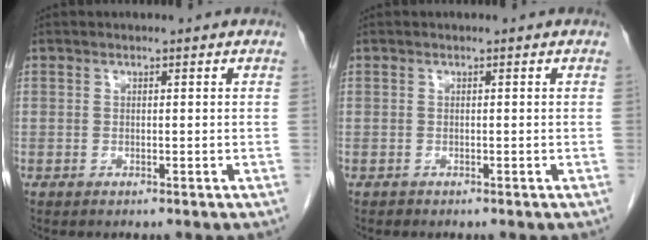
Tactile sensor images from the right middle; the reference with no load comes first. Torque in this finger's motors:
{"motor_torque": [-0.20, 0.00, -0.10, -0.01]}